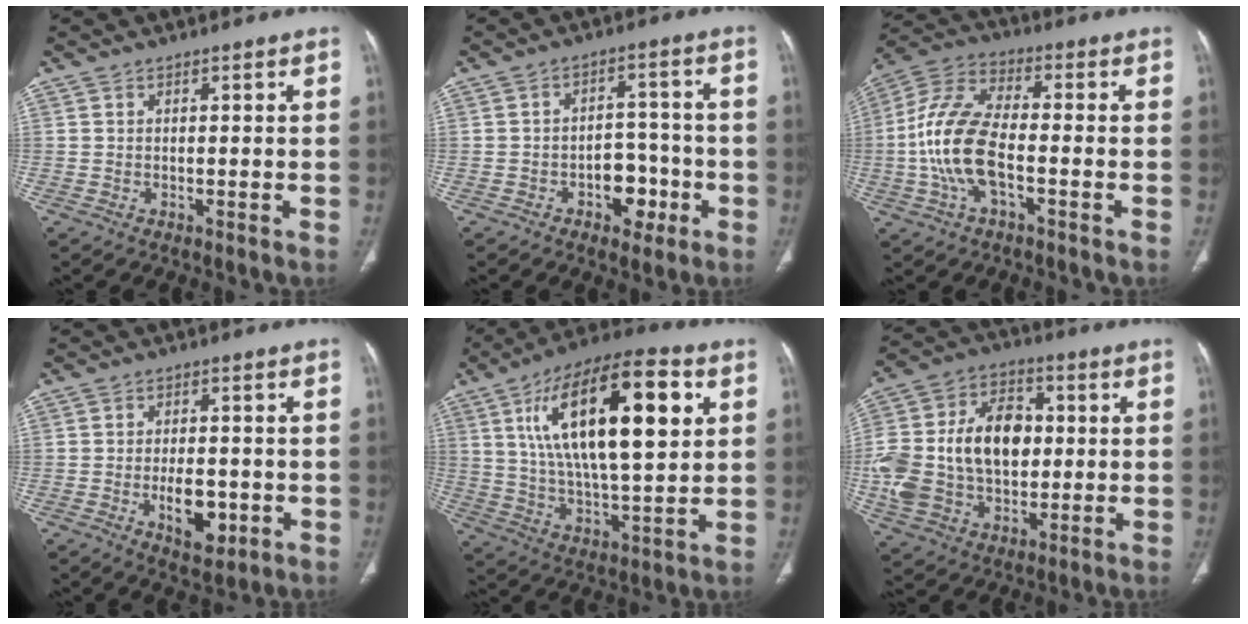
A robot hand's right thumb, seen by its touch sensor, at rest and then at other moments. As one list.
[{"total": 7.3, "force": [-3.0, 5.0, 4.4], "torque": [-0.028, 0.034, -0.043]}, {"total": 13.7, "force": [-2.7, 6.3, 11.9], "torque": [-0.259, 0.032, -0.056]}, {"total": 7.7, "force": [-2.2, 4.0, 6.2], "torque": [-0.082, 0.002, -0.026]}, {"total": 26.0, "force": [7.8, 9.9, 22.7], "torque": [-0.373, -0.007, 0.125]}, {"total": 23.0, "force": [0.4, 15.9, 16.6], "torque": [-0.332, 0.023, 0.018]}]